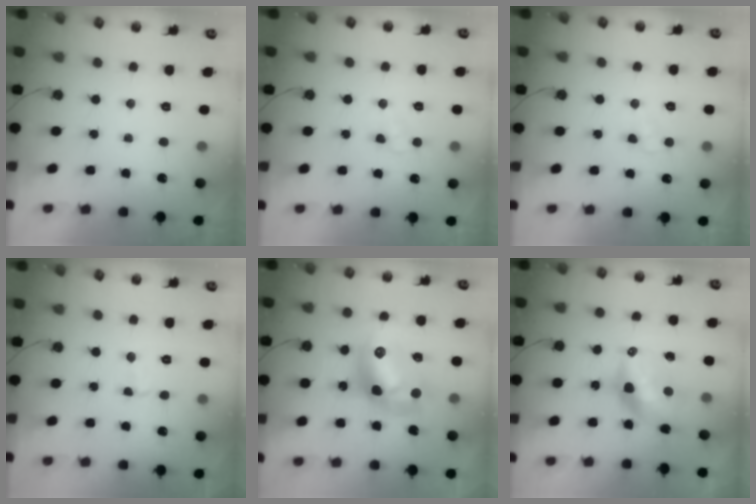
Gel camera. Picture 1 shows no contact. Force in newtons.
{"total": 3.0, "press": 2.9, "slide": 0.3}
{"total": 3.0, "press": 2.9, "slide": 0.3}
{"total": 2.8, "press": 2.7, "slide": 0.5}
{"total": 13.5, "press": 13.4, "slide": 1.1}
{"total": 10.5, "press": 10.5, "slide": 1.0}